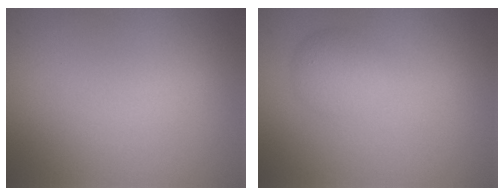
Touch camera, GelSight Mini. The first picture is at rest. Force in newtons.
{"total": 2.5, "press": 2.5, "slide": 0.1}